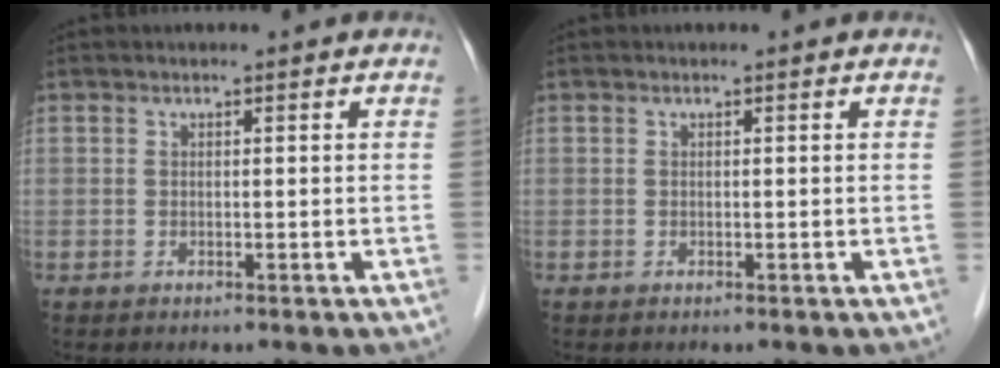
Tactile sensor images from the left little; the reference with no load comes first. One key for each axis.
{"total": 0.0}